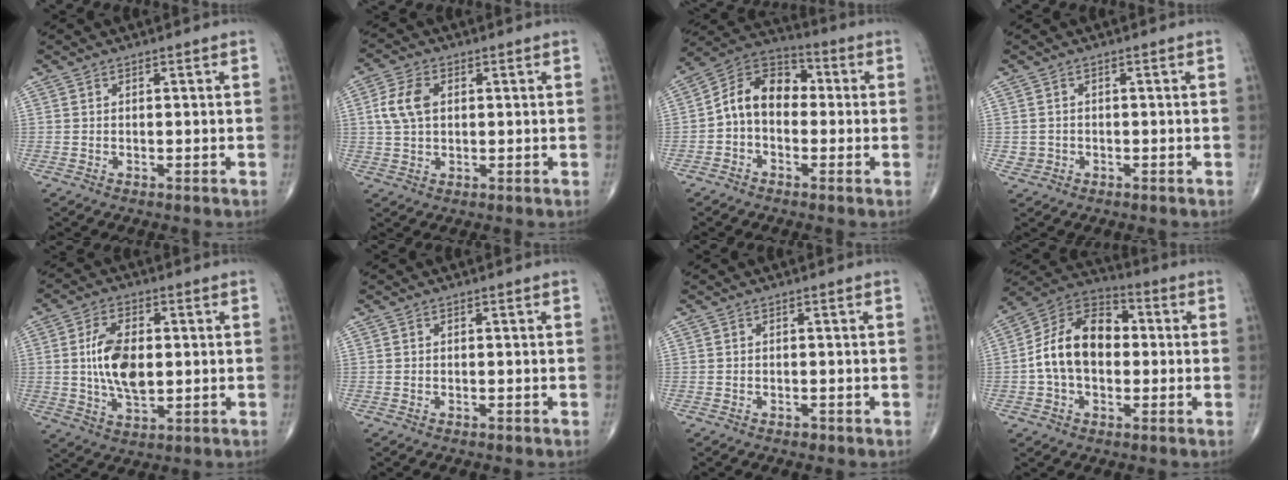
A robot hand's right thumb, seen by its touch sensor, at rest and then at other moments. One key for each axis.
{"total": 6.4, "fx": 1.2, "fy": 4.1, "fz": 4.7, "tx": -0.099, "ty": 0.007, "tz": 0.021}
{"total": 10.8, "fx": -0.7, "fy": 7.7, "fz": 7.6, "tx": -0.105, "ty": 0.040, "tz": -0.032}
{"total": 1.7, "fx": -0.4, "fy": 1.7, "fz": 0.3, "tx": 0.002, "ty": 0.007, "tz": -0.007}
{"total": 12.1, "fx": 1.3, "fy": 5.7, "fz": 10.5, "tx": -0.203, "ty": -0.015, "tz": 0.031}
{"total": 0.0}
{"total": 0.7, "fx": -0.5, "fy": 0.4, "fz": 0.2, "tx": -0.004, "ty": 0.001, "tz": -0.010}
{"total": 14.6, "fx": -0.2, "fy": 9.8, "fz": 10.8, "tx": -0.175, "ty": 0.036, "tz": -0.017}